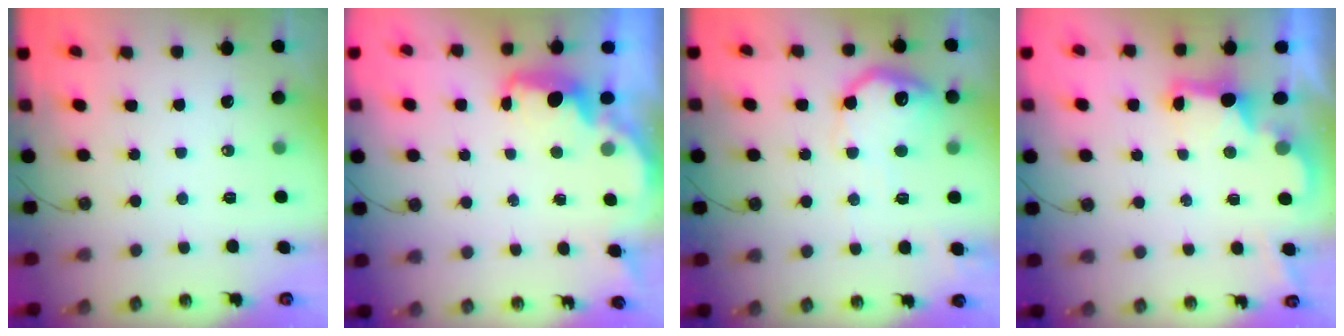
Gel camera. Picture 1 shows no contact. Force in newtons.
{"total": 2.1, "press": 2.0, "slide": 0.7}
{"total": 12.3, "press": 12.3, "slide": 0.2}
{"total": 2.4, "press": 2.3, "slide": 0.7}